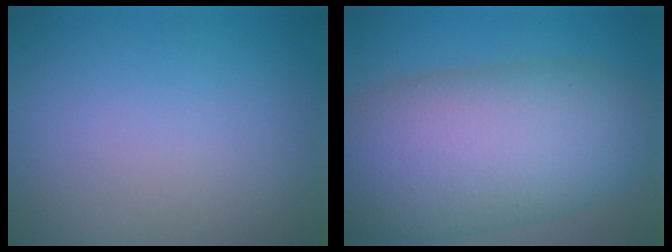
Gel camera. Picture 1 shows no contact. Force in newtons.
{"total": 12.2, "press": 12.2, "slide": 0.4}